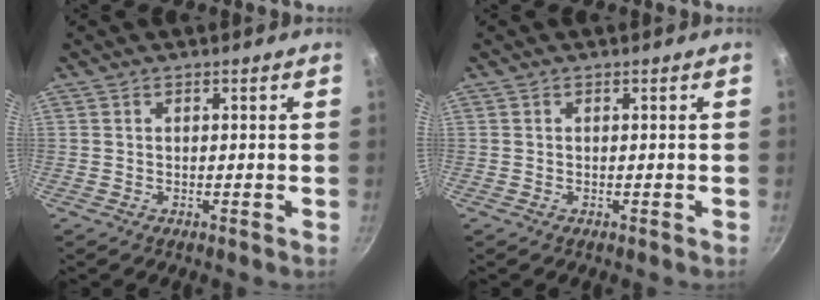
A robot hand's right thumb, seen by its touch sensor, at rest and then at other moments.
{"total": 0.0}